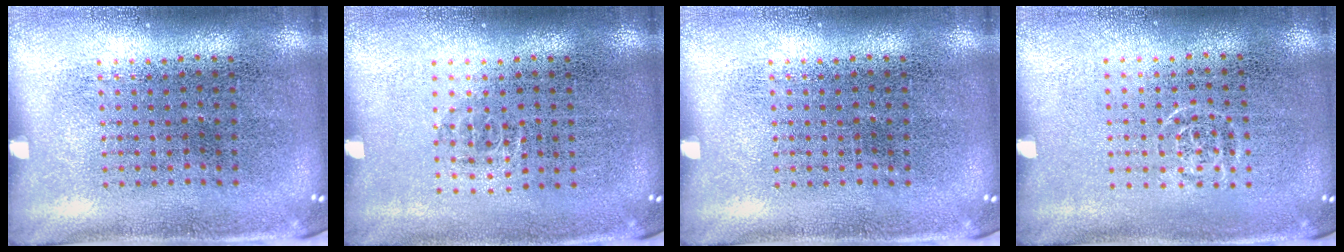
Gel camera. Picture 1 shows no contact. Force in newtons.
{"total": 0.6, "press": 0.4, "slide": 0.4}
{"total": 0.0}
{"total": 0.5, "press": 0.5, "slide": 0.2}